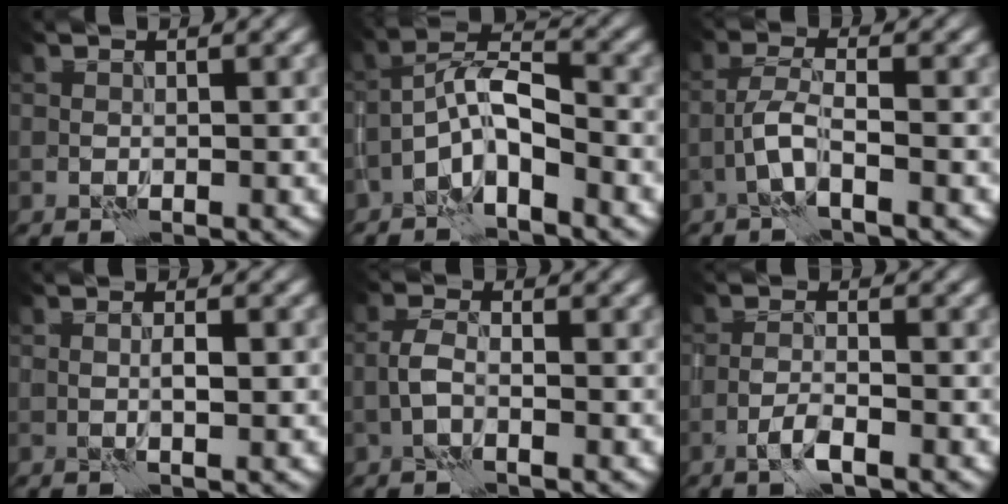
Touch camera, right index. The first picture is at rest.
{"total": 4.7, "force": [-2.4, 1.2, 3.9], "torque": [-0.064, 0.018, -0.052]}
{"total": 1.9, "force": [-0.9, -0.3, 1.6], "torque": [-0.037, 0.006, -0.023]}
{"total": 1.0, "force": [0.4, -0.6, 0.8], "torque": [-0.014, 0.000, 0.010]}
{"total": 0.9, "force": [-0.3, -0.1, 0.8], "torque": [-0.019, 0.004, -0.009]}
{"total": 1.8, "force": [-1.2, -0.1, 1.3], "torque": [-0.029, 0.005, -0.026]}